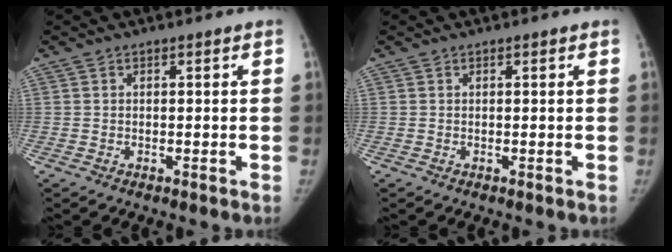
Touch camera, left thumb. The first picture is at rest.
{"total": 0.0}